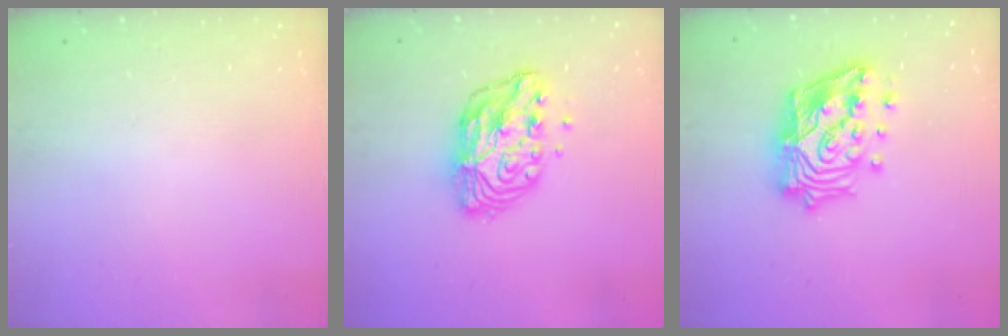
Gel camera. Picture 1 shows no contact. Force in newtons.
{"total": 13.2, "press": 13.2, "slide": 0.9}
{"total": 20.1, "press": 19.9, "slide": 3.0}